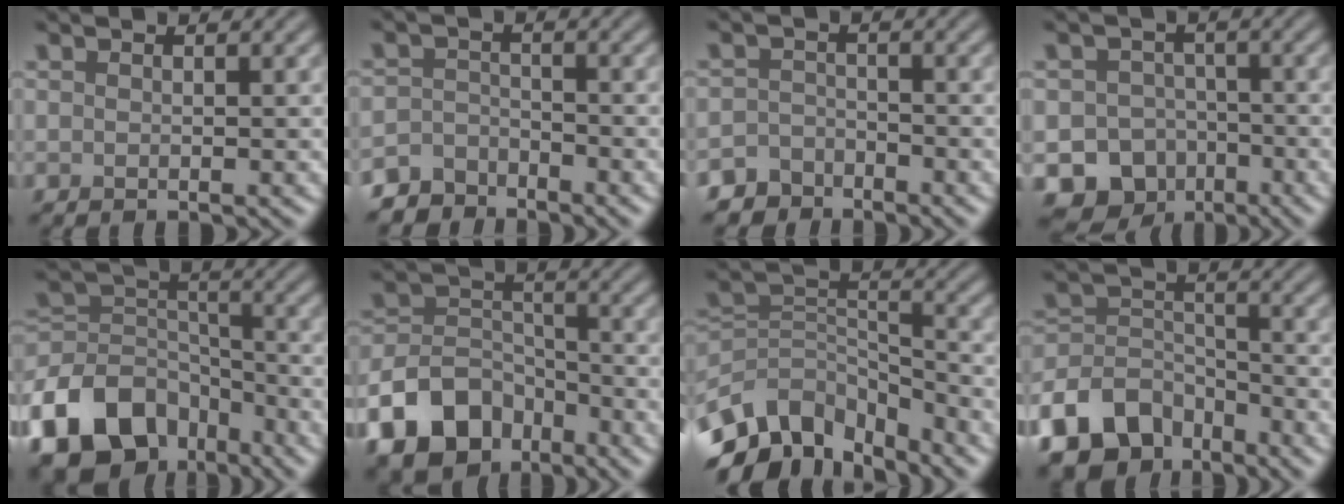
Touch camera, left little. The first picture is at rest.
{"total": 3.6, "force": [-3.3, 1.4, 0.2], "torque": [0.005, 0.000, -0.069]}
{"total": 3.7, "force": [-3.2, 1.9, 0.0], "torque": [0.018, 0.000, -0.057]}
{"total": 11.6, "force": [-6.9, 9.1, 2.2], "torque": [-0.011, -0.050, -0.120]}
{"total": 11.8, "force": [-7.0, 7.6, 5.7], "torque": [-0.113, 0.007, -0.141]}
{"total": 9.3, "force": [-5.9, 5.9, 4.0], "torque": [-0.061, 0.003, -0.120]}
{"total": 9.8, "force": [-7.1, 5.2, 4.3], "torque": [-0.078, 0.002, -0.137]}
{"total": 9.8, "force": [-7.0, 5.9, 3.5], "torque": [-0.058, 0.000, -0.133]}